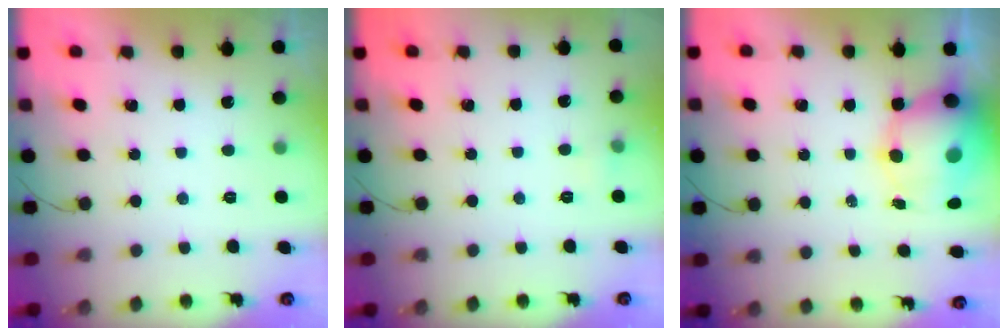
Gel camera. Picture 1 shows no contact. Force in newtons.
{"total": 3.6, "press": 3.3, "slide": 1.4}
{"total": 11.9, "press": 11.5, "slide": 3.0}